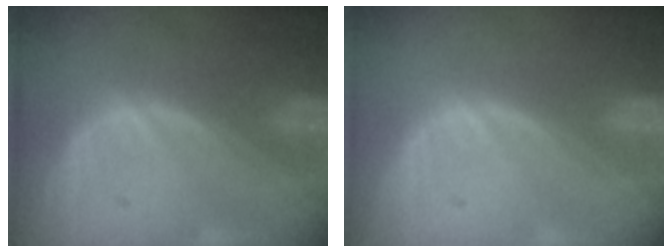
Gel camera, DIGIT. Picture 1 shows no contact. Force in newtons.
{"total": 0.0}